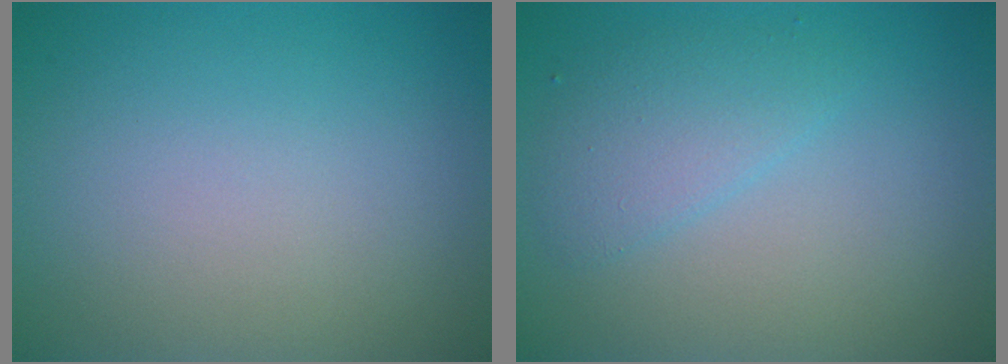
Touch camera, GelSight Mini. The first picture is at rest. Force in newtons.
{"total": 2.5, "press": 2.5, "slide": 0.1}